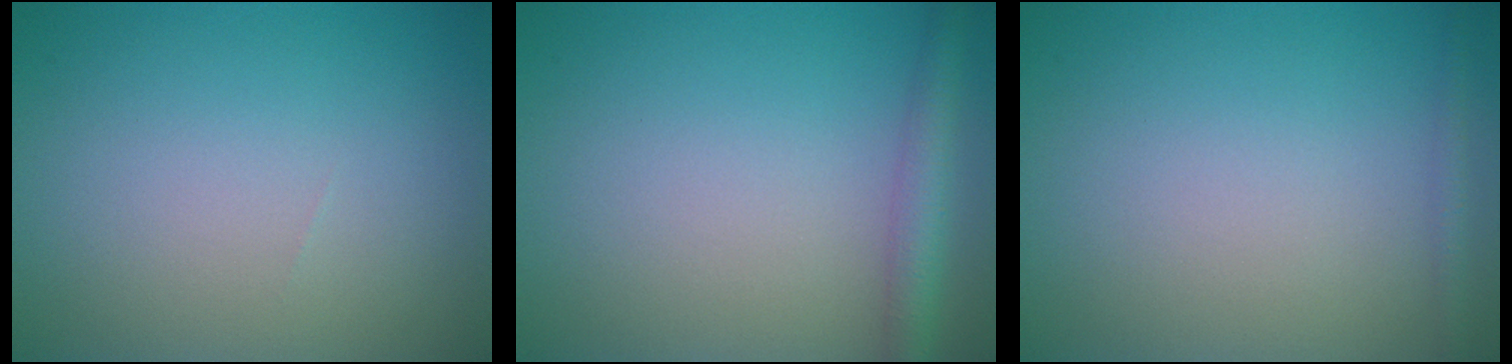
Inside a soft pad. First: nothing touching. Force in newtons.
{"total": 2.9, "press": 2.9, "slide": 0.1}
{"total": 1.0, "press": 1.0, "slide": 0.1}